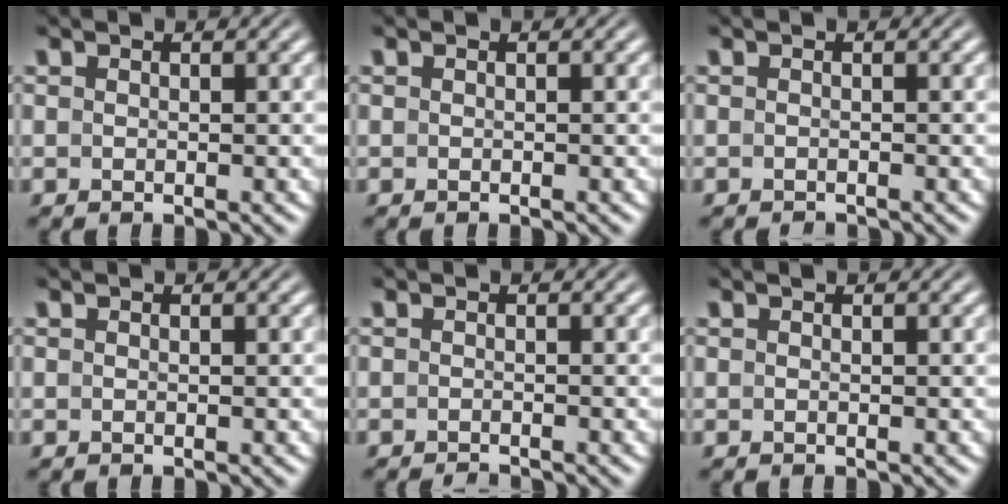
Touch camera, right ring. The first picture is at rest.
{"total": 0.0}
{"total": 1.0, "force": [-0.9, -0.2, -0.1], "torque": [-0.004, -0.008, -0.012]}
{"total": 0.0}
{"total": 1.4, "force": [-1.3, -0.3, 0.0], "torque": [-0.004, -0.007, -0.019]}
{"total": 0.0}